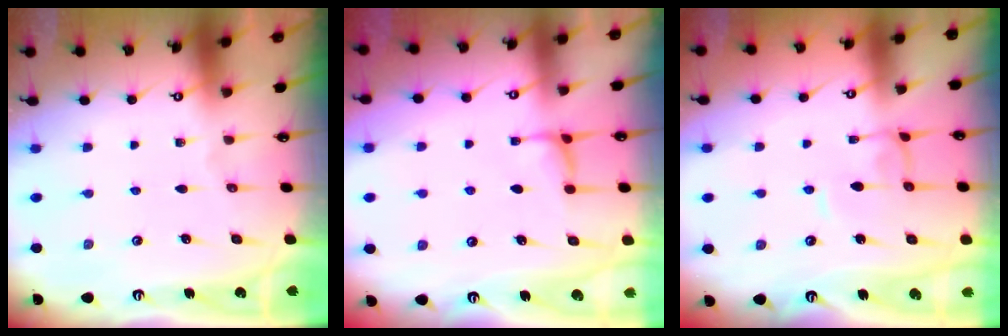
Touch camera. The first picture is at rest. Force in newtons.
{"total": 1.6, "press": 1.4, "slide": 0.7}
{"total": 1.1, "press": 1.0, "slide": 0.3}